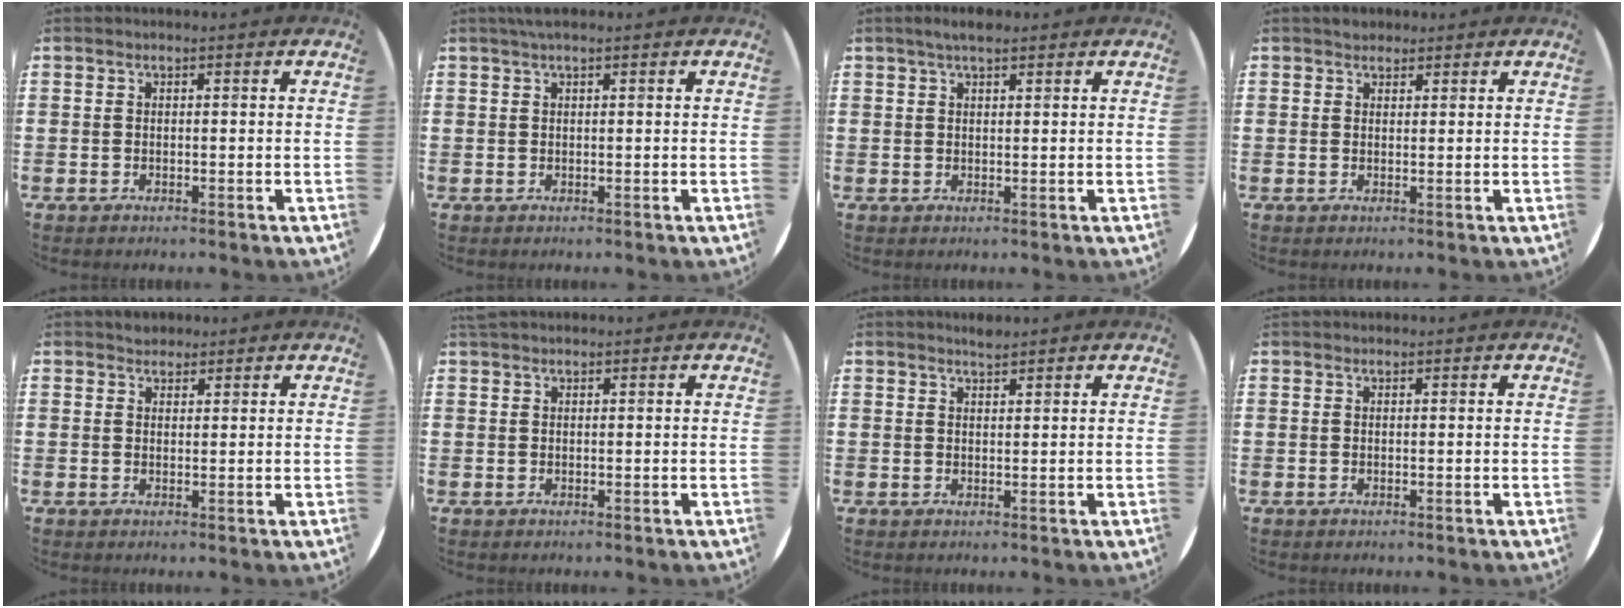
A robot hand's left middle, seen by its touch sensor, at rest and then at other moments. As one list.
[{"total": 0.9, "force": [0.6, 0.0, 0.7], "torque": [-0.014, 0.003, 0.011]}, {"total": 2.4, "force": [1.9, 0.7, 1.4], "torque": [-0.022, 0.002, 0.031]}, {"total": 1.5, "force": [1.4, 0.6, -0.1], "torque": [0.007, 0.000, 0.026]}, {"total": 1.7, "force": [1.6, 0.6, -0.2], "torque": [0.008, 0.000, 0.031]}, {"total": 0.7, "force": [0.7, 0.1, 0.0], "torque": [-0.002, 0.001, 0.014]}, {"total": 1.5, "force": [1.5, 0.0, 0.1], "torque": [-0.004, -0.001, 0.029]}, {"total": 0.0}]